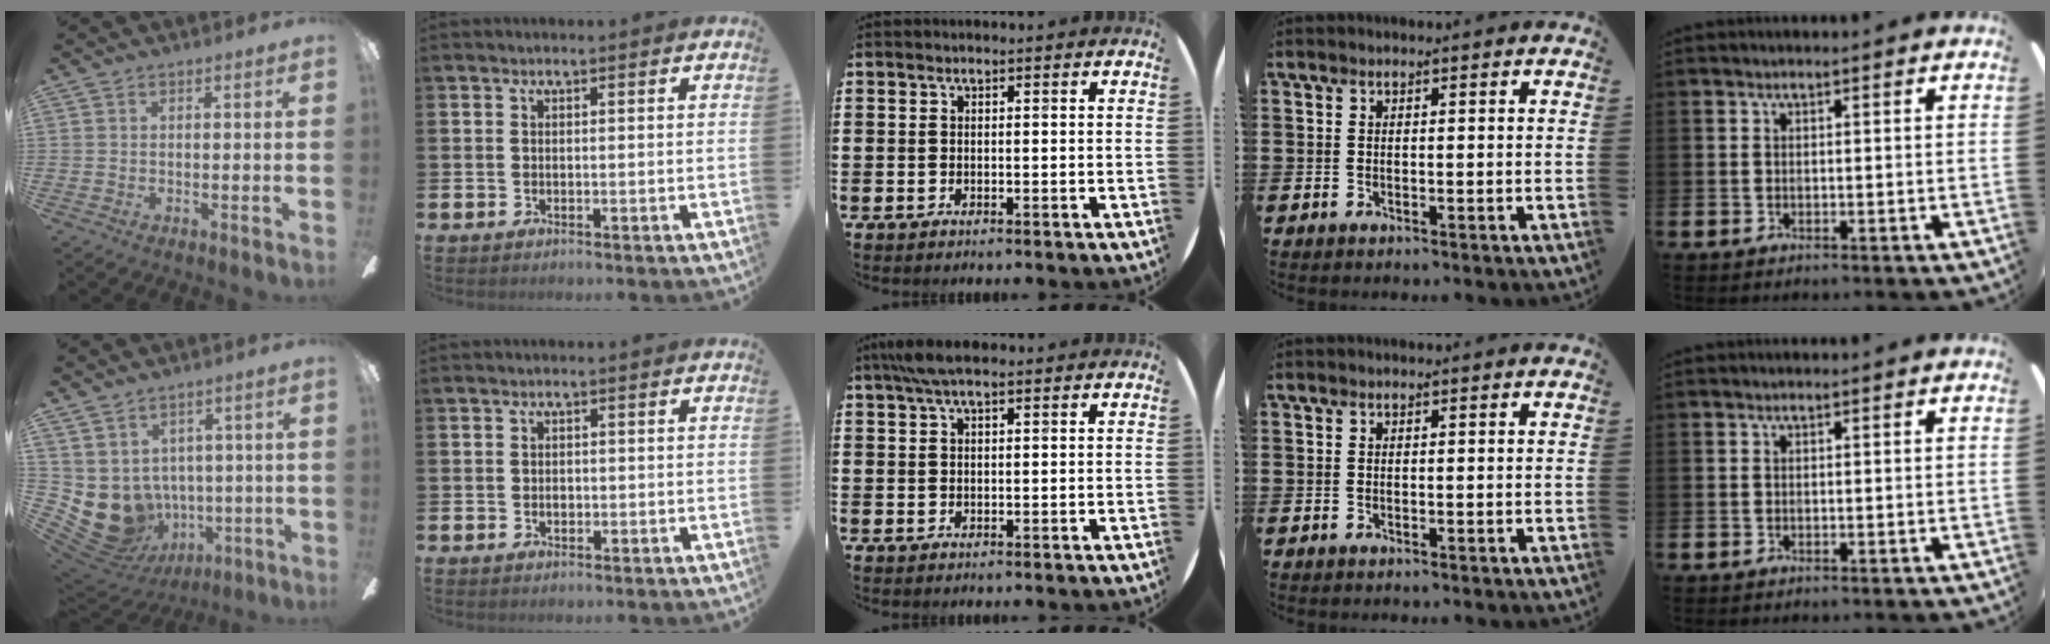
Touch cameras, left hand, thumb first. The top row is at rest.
{"thumb": {"total": 10.2, "force": [-0.9, 9.2, 4.3], "torque": [-0.123, -0.018, -0.005]}, "index": {"total": 0.9, "force": [-0.1, 0.8, 0.5], "torque": [-0.003, 0.003, -0.006]}, "middle": {"total": 3.2, "force": [2.2, 0.7, 2.3], "torque": [-0.048, 0.006, 0.039]}}